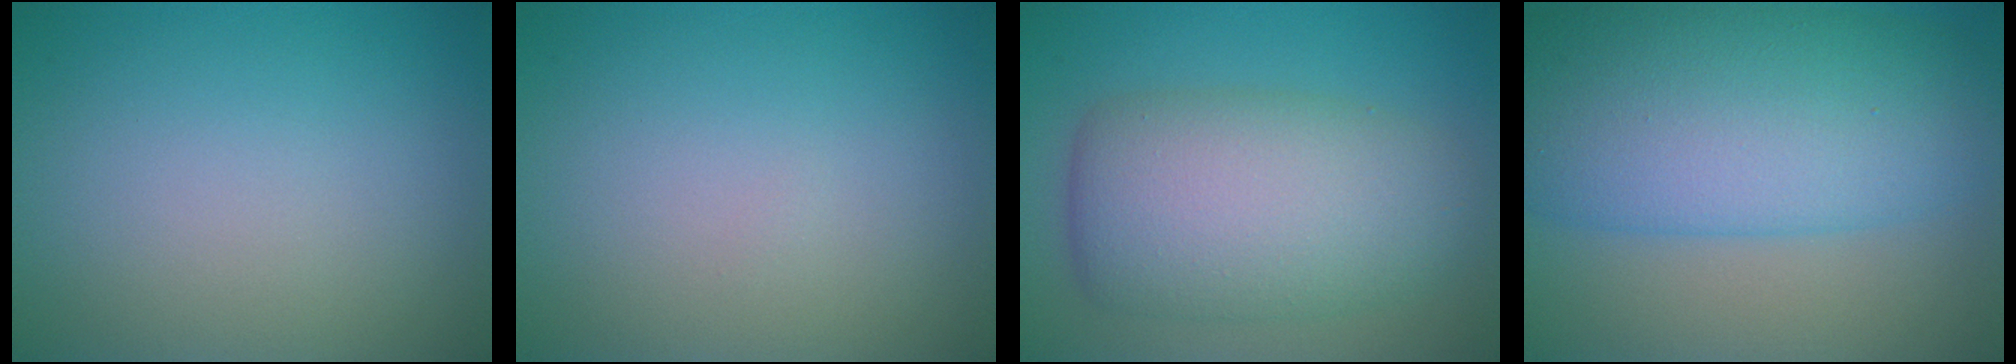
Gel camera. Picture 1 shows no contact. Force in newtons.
{"total": 0.0}
{"total": 8.6, "press": 8.6, "slide": 0.4}
{"total": 12.1, "press": 12.1, "slide": 0.3}